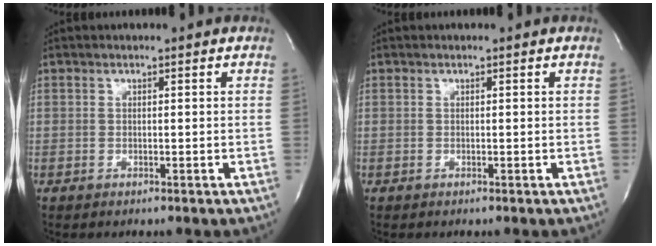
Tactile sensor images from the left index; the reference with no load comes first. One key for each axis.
{"total": 0.0}